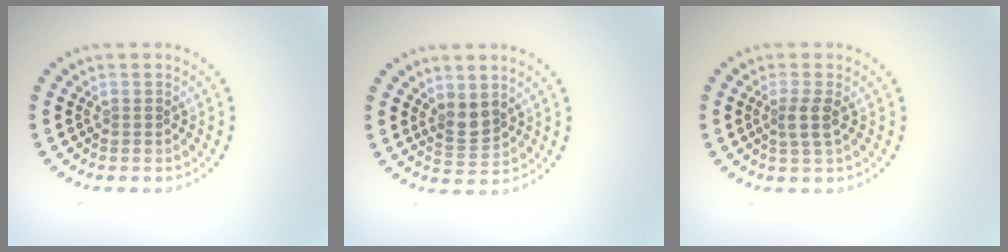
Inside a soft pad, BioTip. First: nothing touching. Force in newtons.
{"total": 2.0, "press": 1.7, "slide": 1.2}
{"total": 1.7, "press": 1.4, "slide": 1.0}